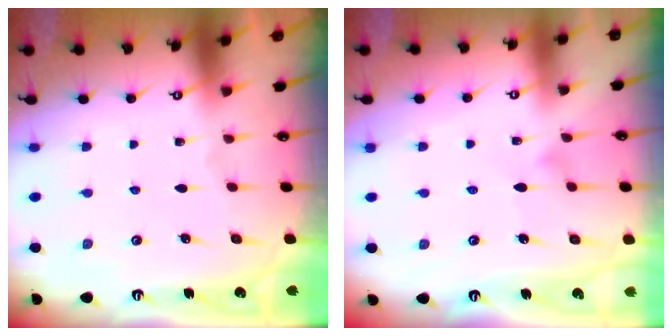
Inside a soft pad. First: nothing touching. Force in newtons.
{"total": 3.3, "press": 3.3, "slide": 0.1}